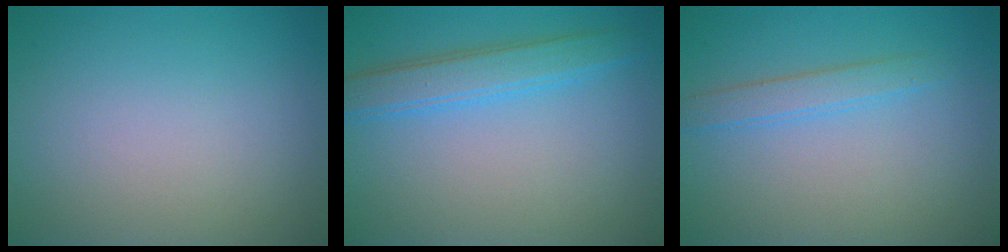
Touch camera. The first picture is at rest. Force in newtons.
{"total": 3.5, "press": 3.5, "slide": 0.2}
{"total": 1.9, "press": 1.9, "slide": 0.1}